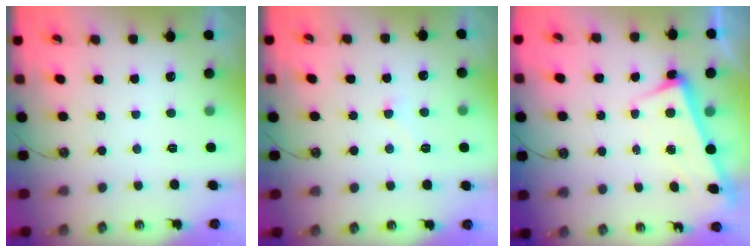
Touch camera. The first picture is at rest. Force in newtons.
{"total": 2.6, "press": 2.6, "slide": 0.5}
{"total": 2.5, "press": 2.3, "slide": 0.8}